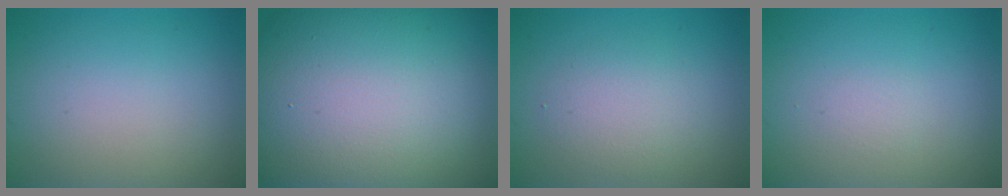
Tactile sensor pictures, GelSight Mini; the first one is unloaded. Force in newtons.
{"total": 24.5, "press": 24.5, "slide": 0.8}
{"total": 2.8, "press": 2.8, "slide": 0.1}
{"total": 0.0}